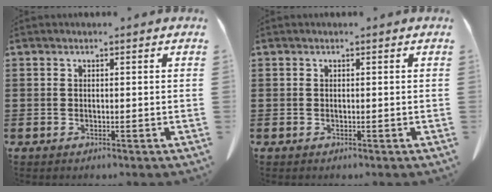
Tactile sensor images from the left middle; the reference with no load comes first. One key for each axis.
{"total": 0.0}